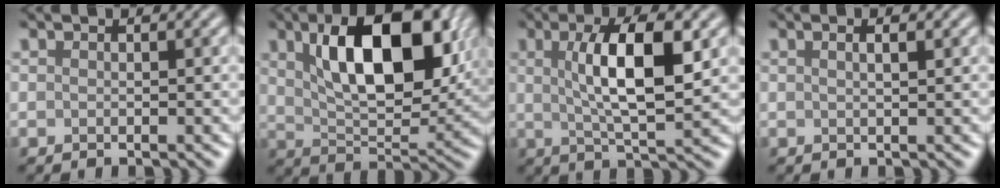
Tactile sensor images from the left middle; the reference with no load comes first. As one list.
[{"total": 10.2, "force": [3.3, 4.7, 8.5], "torque": [-0.135, 0.006, 0.062]}, {"total": 7.0, "force": [1.0, 1.8, 6.7], "torque": [-0.111, 0.005, 0.026]}, {"total": 2.3, "force": [1.0, 1.1, 1.8], "torque": [-0.008, 0.024, -0.008]}]